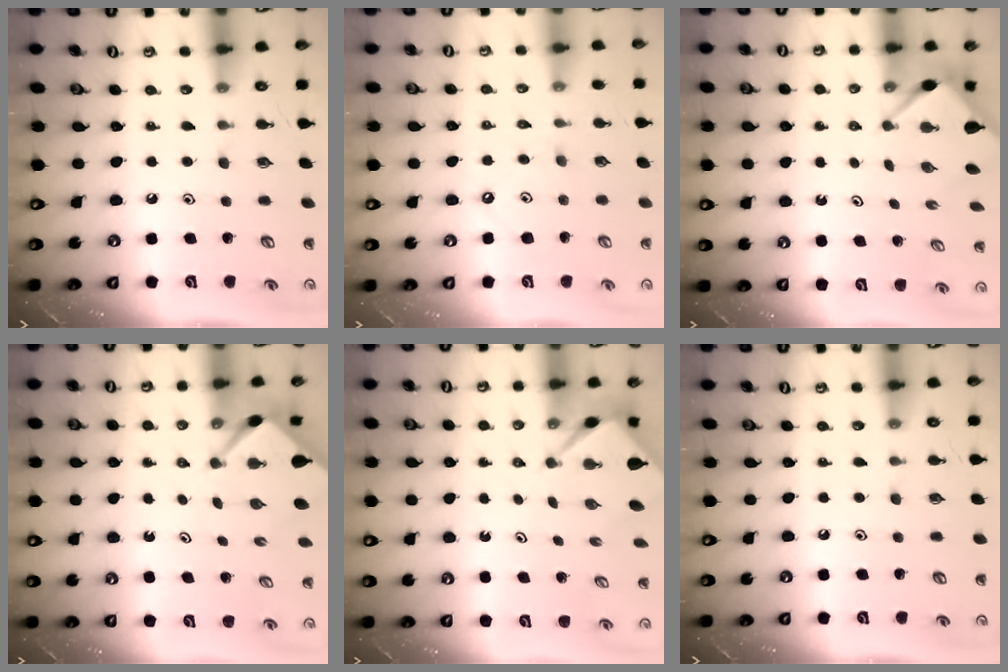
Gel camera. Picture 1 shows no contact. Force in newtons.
{"total": 1.8, "press": 1.8, "slide": 0.3}
{"total": 2.9, "press": 2.9, "slide": 0.3}
{"total": 2.6, "press": 2.6, "slide": 0.3}
{"total": 2.6, "press": 2.6, "slide": 0.1}
{"total": 0.0}